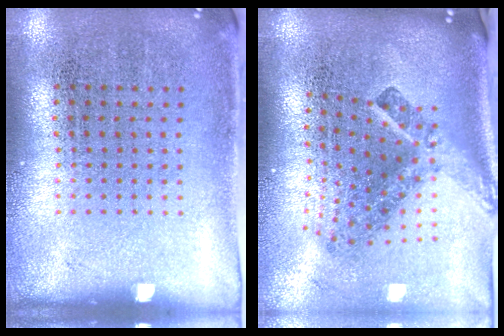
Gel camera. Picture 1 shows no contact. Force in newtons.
{"total": 2.9, "press": 1.7, "slide": 2.3}